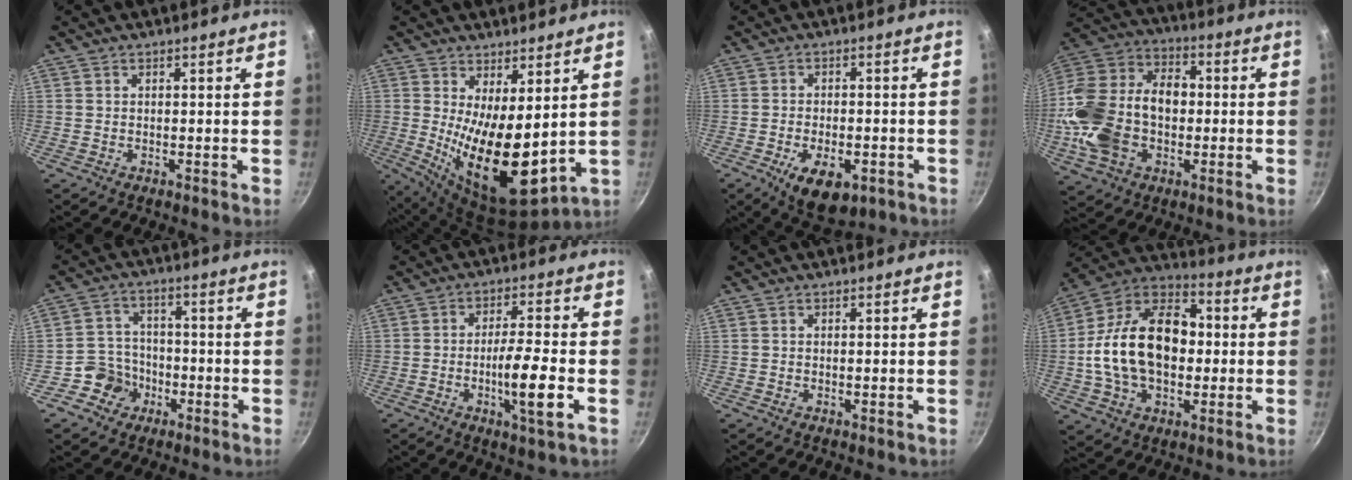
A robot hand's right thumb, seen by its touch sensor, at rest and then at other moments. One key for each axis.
{"total": 15.0, "fx": 2.0, "fy": 6.2, "fz": 13.5, "tx": -0.212, "ty": -0.048, "tz": 0.050}
{"total": 10.1, "fx": -4.2, "fy": 5.3, "fz": 7.5, "tx": -0.103, "ty": 0.009, "tz": -0.054}
{"total": 22.3, "fx": -2.5, "fy": 15.6, "fz": 15.8, "tx": -0.292, "ty": 0.048, "tz": -0.049}
{"total": 6.9, "fx": -3.2, "fy": 6.0, "fz": 1.3, "tx": 0.006, "ty": 0.037, "tz": -0.062}
{"total": 9.0, "fx": -2.7, "fy": 1.2, "fz": 8.5, "tx": -0.146, "ty": 0.014, "tz": -0.049}
{"total": 0.0}
{"total": 21.9, "fx": -0.4, "fy": 14.5, "fz": 16.3, "tx": -0.256, "ty": 0.043, "tz": -0.019}